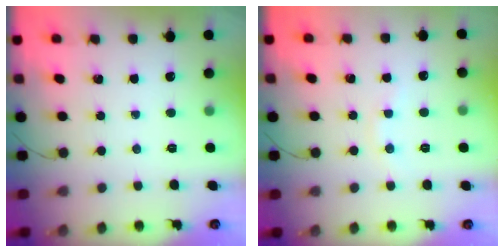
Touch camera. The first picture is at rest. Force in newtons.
{"total": 4.4, "press": 4.2, "slide": 1.4}